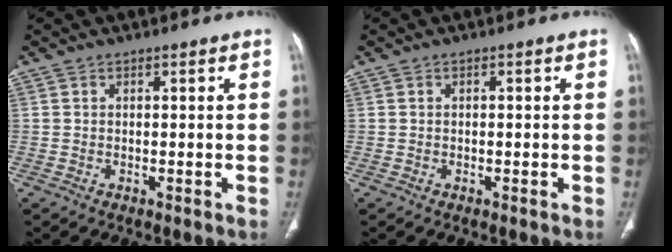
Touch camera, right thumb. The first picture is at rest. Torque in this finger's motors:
{"motor_torque": [-0.19, -0.31, -0.14, 0.45, 0.02]}